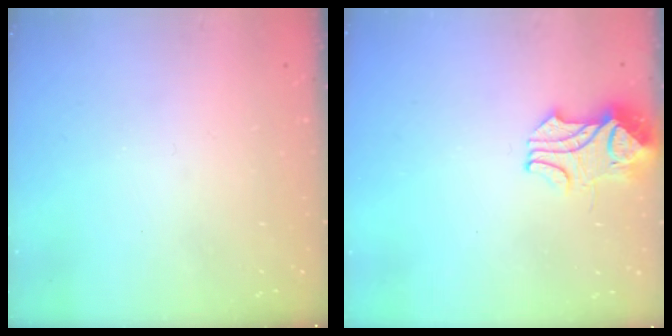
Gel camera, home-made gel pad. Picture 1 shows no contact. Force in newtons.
{"total": 2.1, "press": 1.9, "slide": 0.9}